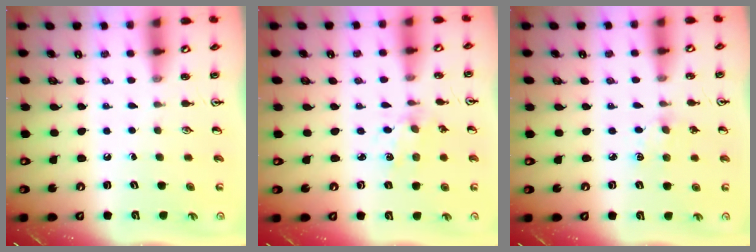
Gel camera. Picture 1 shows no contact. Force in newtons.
{"total": 1.9, "press": 1.9, "slide": 0.2}
{"total": 4.1, "press": 4.0, "slide": 0.5}